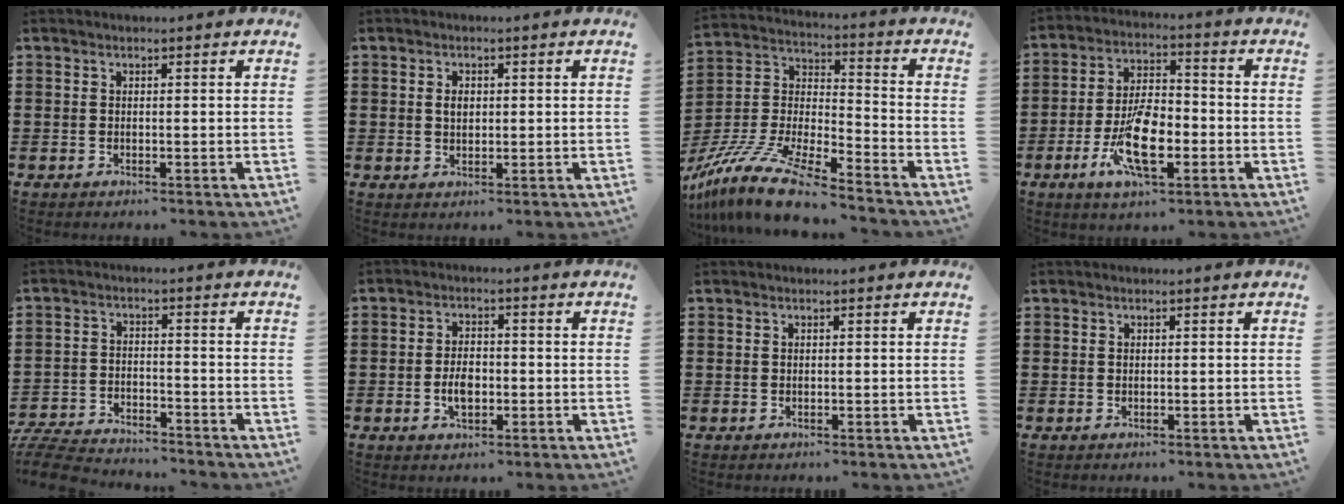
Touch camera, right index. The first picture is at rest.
{"total": 1.8, "force": [0.2, 1.2, 1.4], "torque": [-0.029, 0.006, 0.003]}
{"total": 13.4, "force": [-11.8, 1.3, 6.3], "torque": [-0.139, 0.018, -0.233]}
{"total": 10.8, "force": [-3.8, 4.5, 9.1], "torque": [-0.193, -0.007, -0.066]}
{"total": 6.5, "force": [-6.4, 0.8, 1.1], "torque": [-0.036, 0.003, -0.131]}
{"total": 4.0, "force": [-0.8, 2.2, 3.2], "torque": [-0.060, -0.003, -0.017]}
{"total": 0.0}
{"total": 0.0}